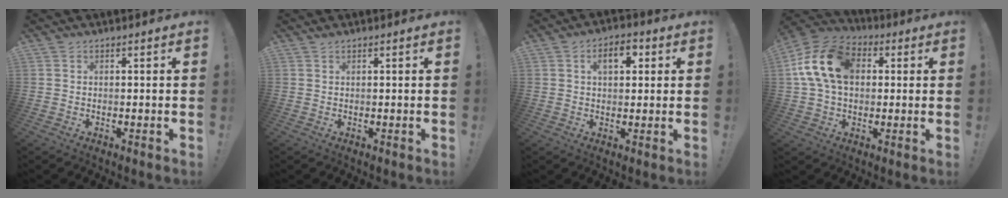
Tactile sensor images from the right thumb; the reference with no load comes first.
{"total": 0.6, "force": [0.5, 0.1, 0.3], "torque": [0.002, -0.003, 0.009]}
{"total": 6.4, "force": [2.0, 3.7, 4.8], "torque": [-0.060, 0.001, 0.027]}
{"total": 17.2, "force": [3.6, 12.1, 11.6], "torque": [-0.203, 0.012, 0.069]}